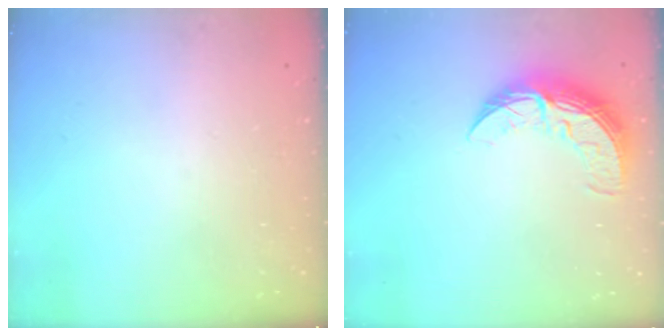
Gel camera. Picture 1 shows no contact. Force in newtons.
{"total": 11.0, "press": 11.0, "slide": 0.4}